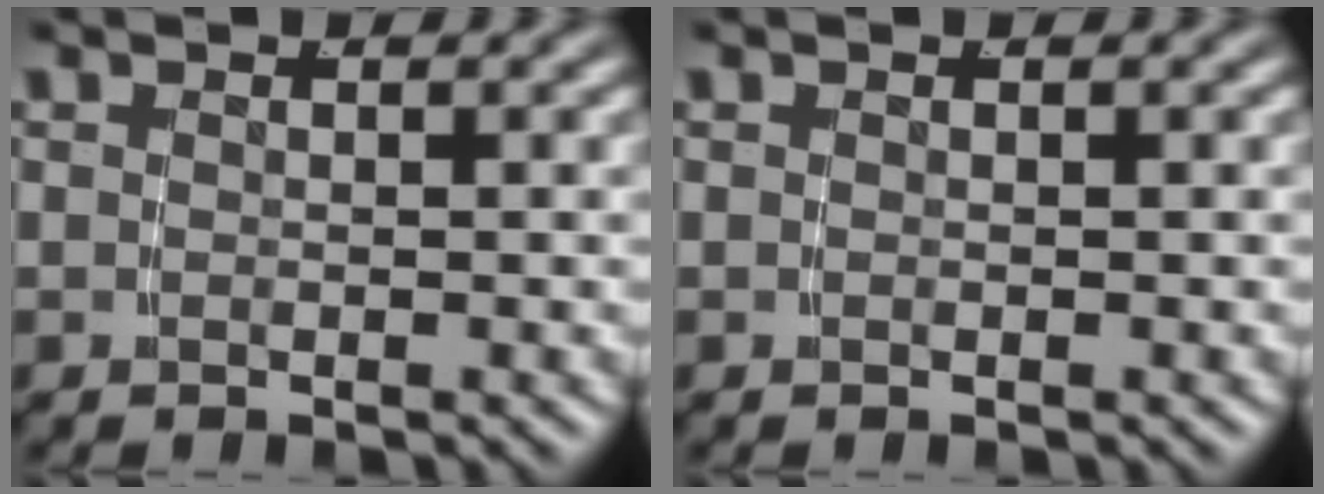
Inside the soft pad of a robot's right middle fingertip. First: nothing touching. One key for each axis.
{"total": 0.0}